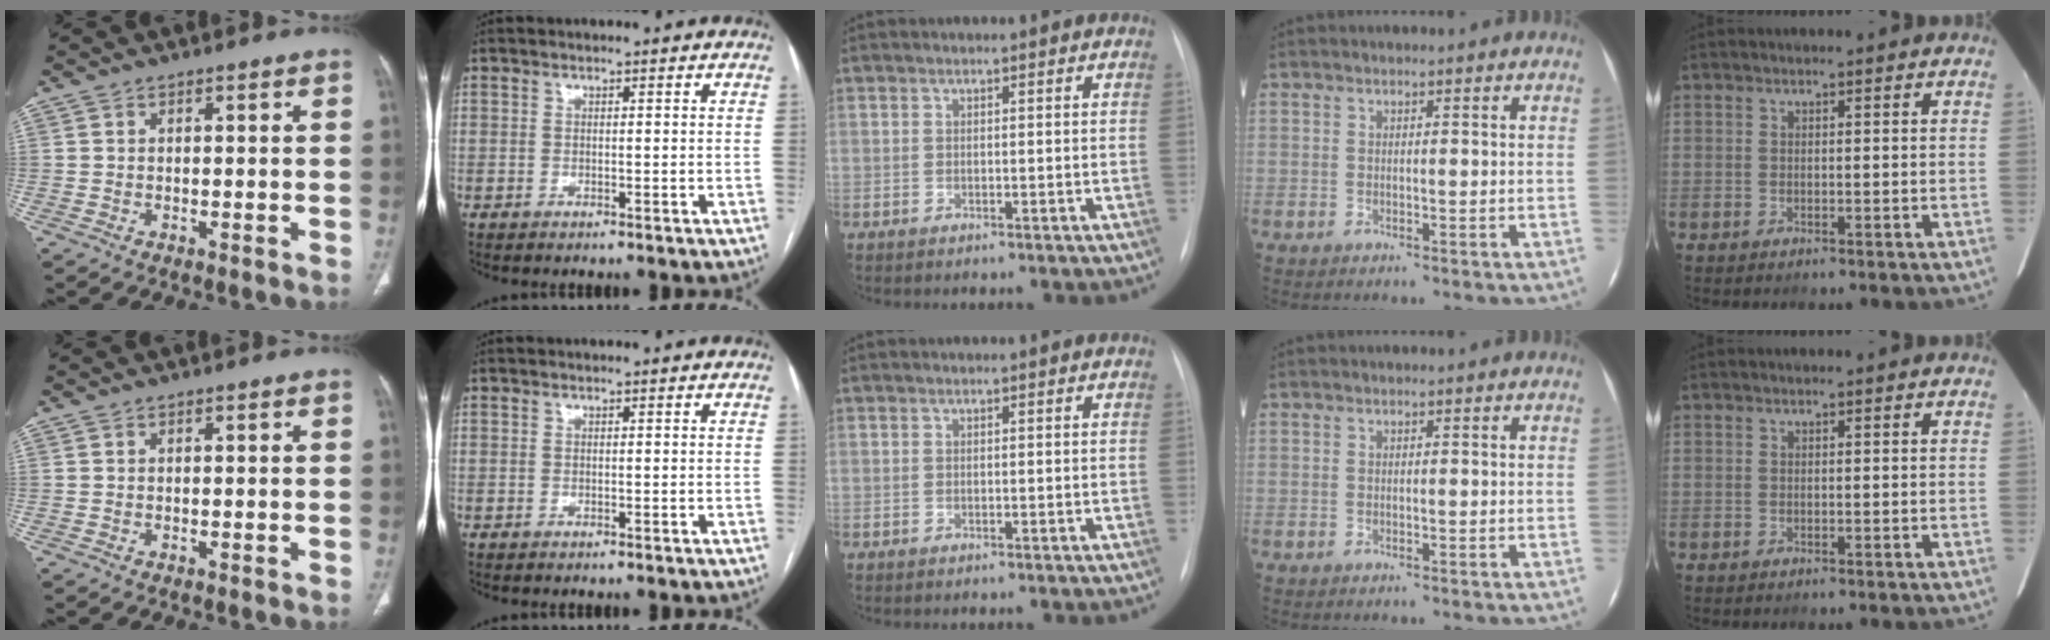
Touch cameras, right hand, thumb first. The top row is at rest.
{}